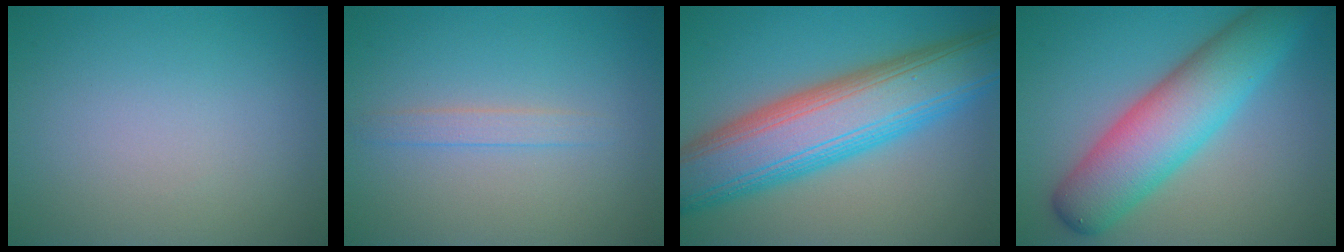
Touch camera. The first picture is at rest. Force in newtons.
{"total": 1.3, "press": 1.3, "slide": 0.0}
{"total": 11.5, "press": 11.5, "slide": 0.3}
{"total": 8.5, "press": 8.5, "slide": 0.1}